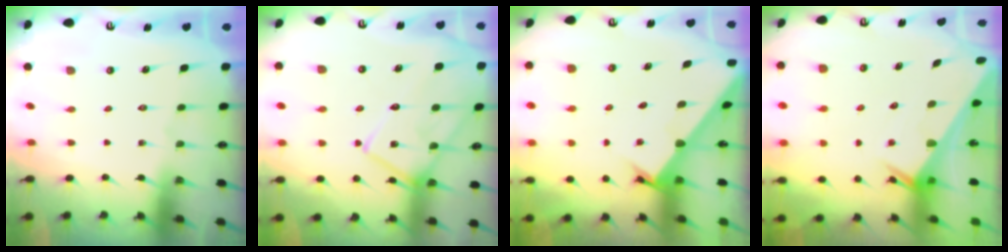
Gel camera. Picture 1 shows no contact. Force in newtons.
{"total": 13.5, "press": 13.5, "slide": 0.8}
{"total": 1.9, "press": 1.9, "slide": 0.2}
{"total": 2.7, "press": 2.7, "slide": 0.1}